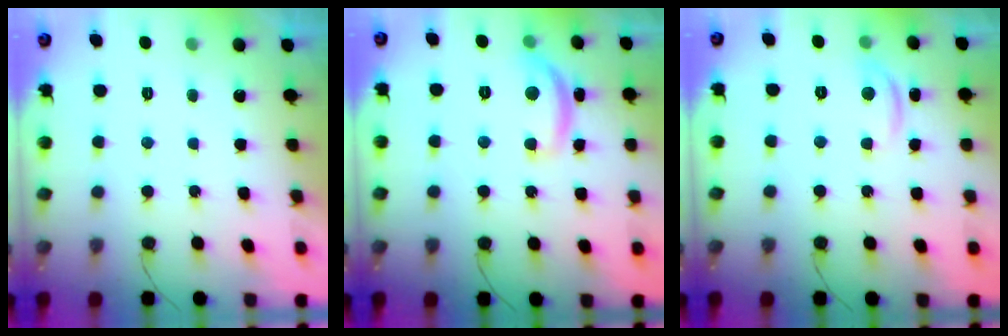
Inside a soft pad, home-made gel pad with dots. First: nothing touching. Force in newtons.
{"total": 11.3, "press": 11.3, "slide": 0.8}
{"total": 6.6, "press": 6.6, "slide": 0.3}